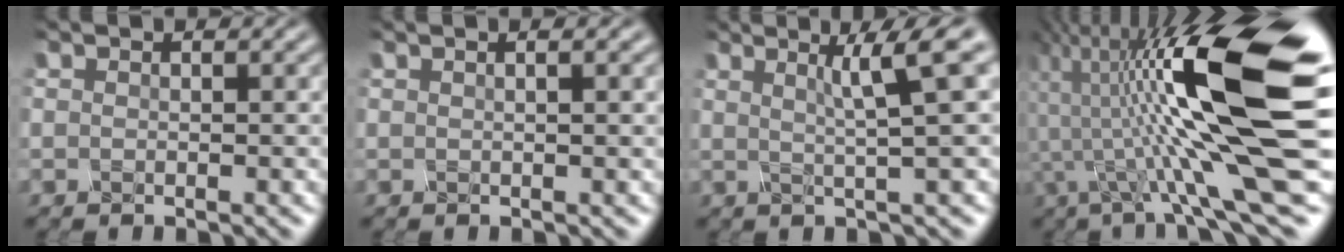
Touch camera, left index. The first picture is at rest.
{"total": 4.0, "force": [1.8, 1.8, 3.1], "torque": [-0.022, 0.033, 0.011]}
{"total": 4.5, "force": [1.6, -0.3, 4.2], "torque": [-0.065, 0.014, 0.044]}
{"total": 13.6, "force": [-1.0, 1.7, 13.4], "torque": [-0.228, 0.021, -0.005]}